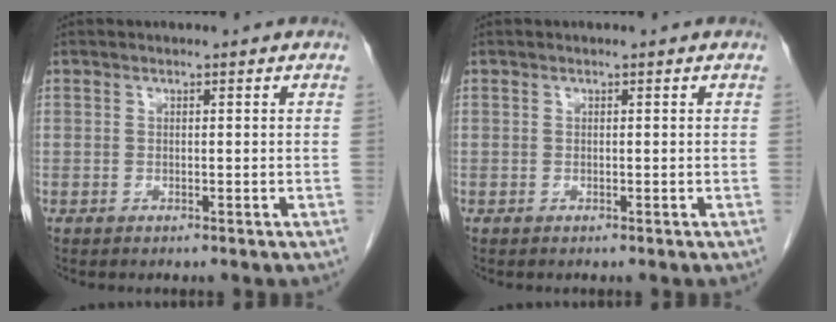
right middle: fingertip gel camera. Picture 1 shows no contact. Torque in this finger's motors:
{"motor_torque": [-0.03, -0.20, 0.02, 0.00]}